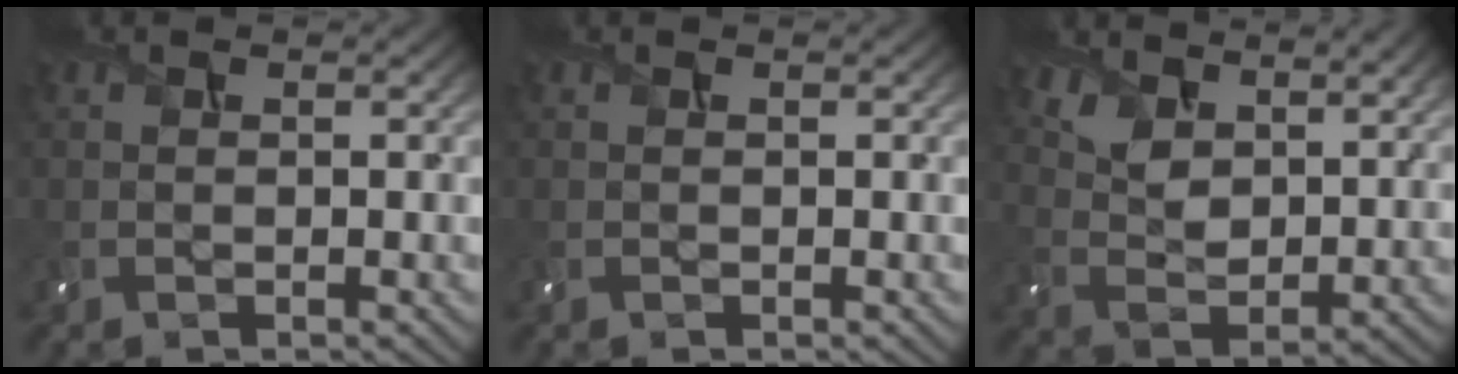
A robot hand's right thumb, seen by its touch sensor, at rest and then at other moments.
{"total": 0.0}
{"total": 8.5, "force": [5.9, 3.9, 4.7], "torque": [-0.114, -0.003, 0.108]}